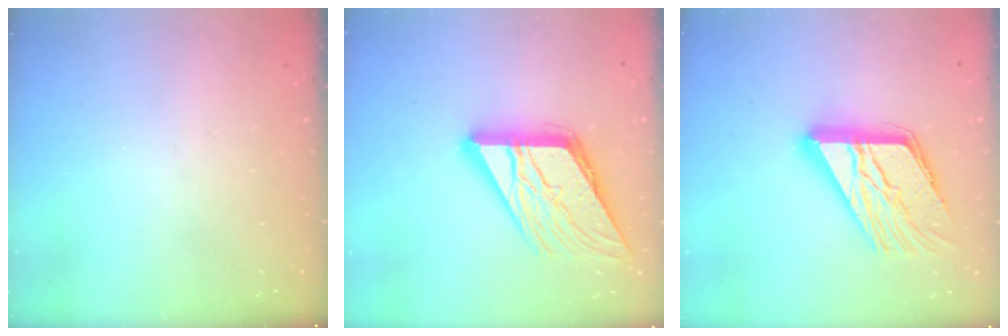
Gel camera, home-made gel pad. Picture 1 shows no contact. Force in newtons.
{"total": 17.4, "press": 17.3, "slide": 1.3}
{"total": 18.9, "press": 18.8, "slide": 1.9}